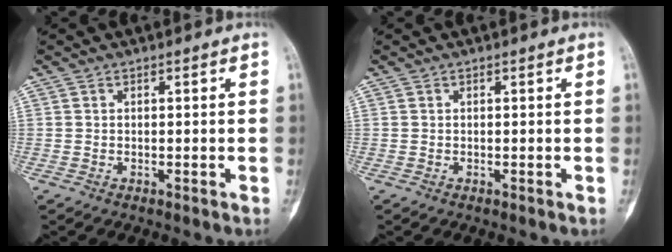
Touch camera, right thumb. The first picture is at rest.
{"total": 0.0}